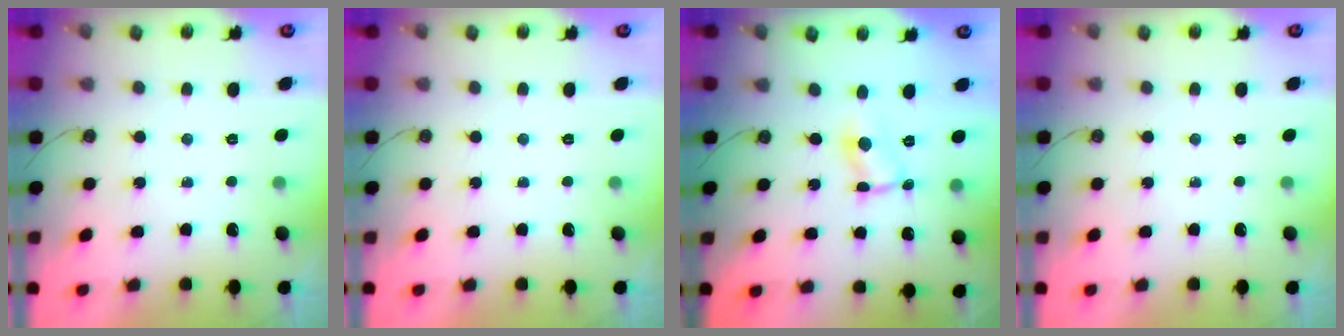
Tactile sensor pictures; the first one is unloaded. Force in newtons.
{"total": 0.0}
{"total": 2.4, "press": 2.4, "slide": 0.1}
{"total": 0.0}